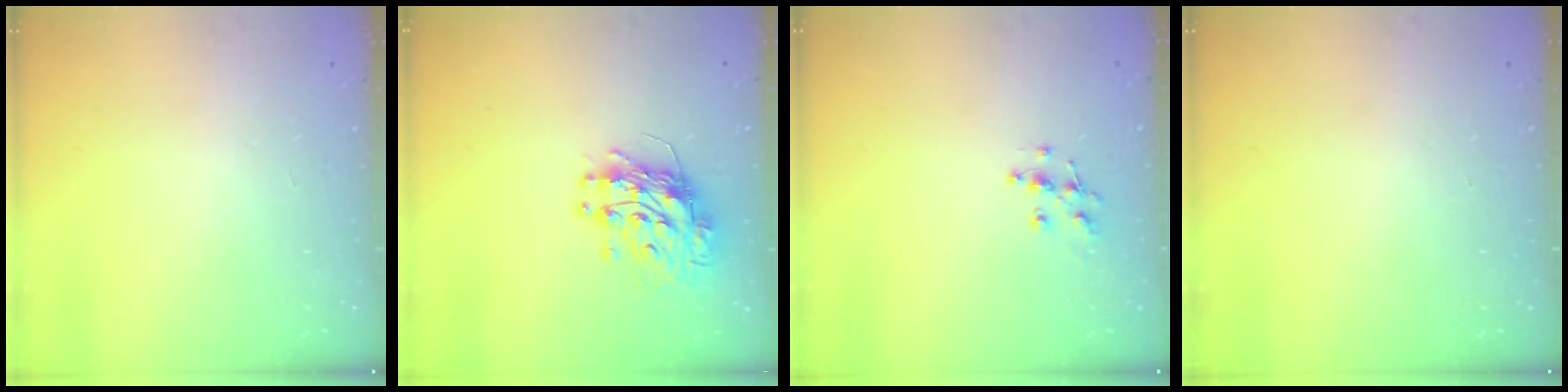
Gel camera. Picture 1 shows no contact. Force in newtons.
{"total": 11.5, "press": 11.4, "slide": 1.3}
{"total": 7.8, "press": 7.7, "slide": 0.5}
{"total": 0.0}